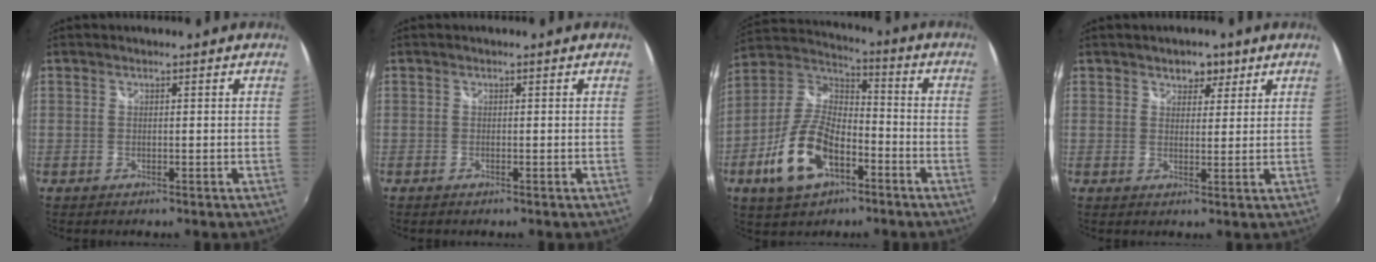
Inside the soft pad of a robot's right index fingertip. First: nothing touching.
{"total": 0.0}
{"total": 15.8, "force": [-6.6, 8.5, 11.5], "torque": [-0.247, 0.003, -0.117]}
{"total": 3.6, "force": [2.2, 2.5, 1.3], "torque": [-0.008, 0.003, 0.033]}